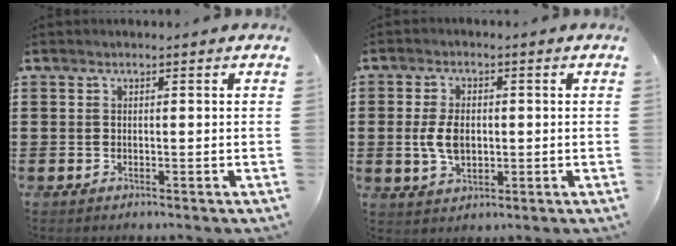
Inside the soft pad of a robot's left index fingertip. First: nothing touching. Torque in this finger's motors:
{"motor_torque": [1.31, 0.83, 0.63, 0.06]}